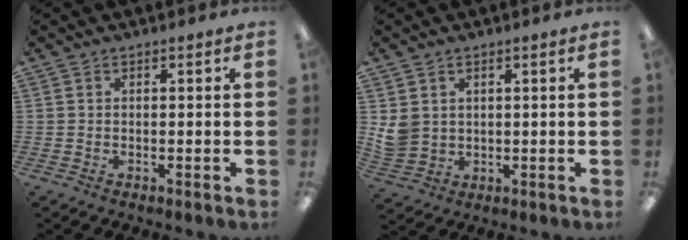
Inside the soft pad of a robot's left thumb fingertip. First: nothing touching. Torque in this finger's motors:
{"motor_torque": [0.72, 0.94, 0.61, -0.43, 0.03]}